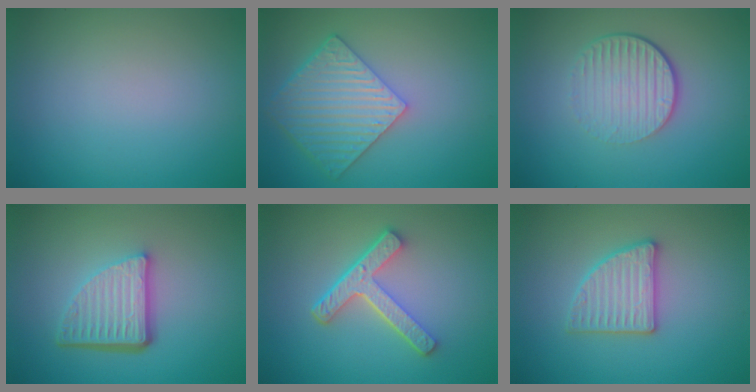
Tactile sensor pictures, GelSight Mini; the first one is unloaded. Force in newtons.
{"total": 6.2, "press": 5.2, "slide": 3.4}
{"total": 4.7, "press": 2.9, "slide": 3.7}
{"total": 5.5, "press": 3.8, "slide": 4.0}
{"total": 4.4, "press": 3.2, "slide": 3.0}
{"total": 3.1, "press": 3.1, "slide": 0.7}